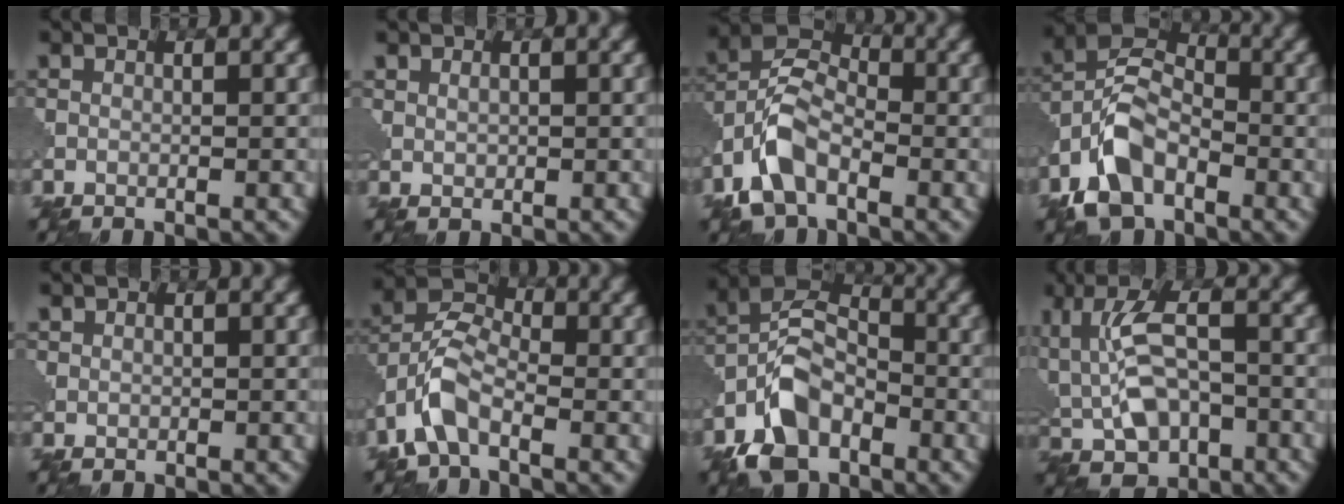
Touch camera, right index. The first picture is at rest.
{"total": 1.3, "force": [0.4, 1.0, 0.6], "torque": [-0.011, -0.002, 0.010]}
{"total": 6.2, "force": [-3.2, 3.4, 4.1], "torque": [-0.082, 0.010, -0.074]}
{"total": 7.1, "force": [-3.6, 4.1, 4.5], "torque": [-0.092, 0.007, -0.084]}
{"total": 0.9, "force": [0.3, 0.9, 0.2], "torque": [0.003, -0.002, 0.006]}
{"total": 5.5, "force": [-2.7, 2.8, 3.9], "torque": [-0.082, 0.013, -0.065]}
{"total": 7.8, "force": [-4.2, 4.6, 4.7], "torque": [-0.095, 0.007, -0.095]}
{"total": 7.5, "force": [-0.2, 4.2, 6.2], "torque": [-0.110, 0.007, -0.012]}